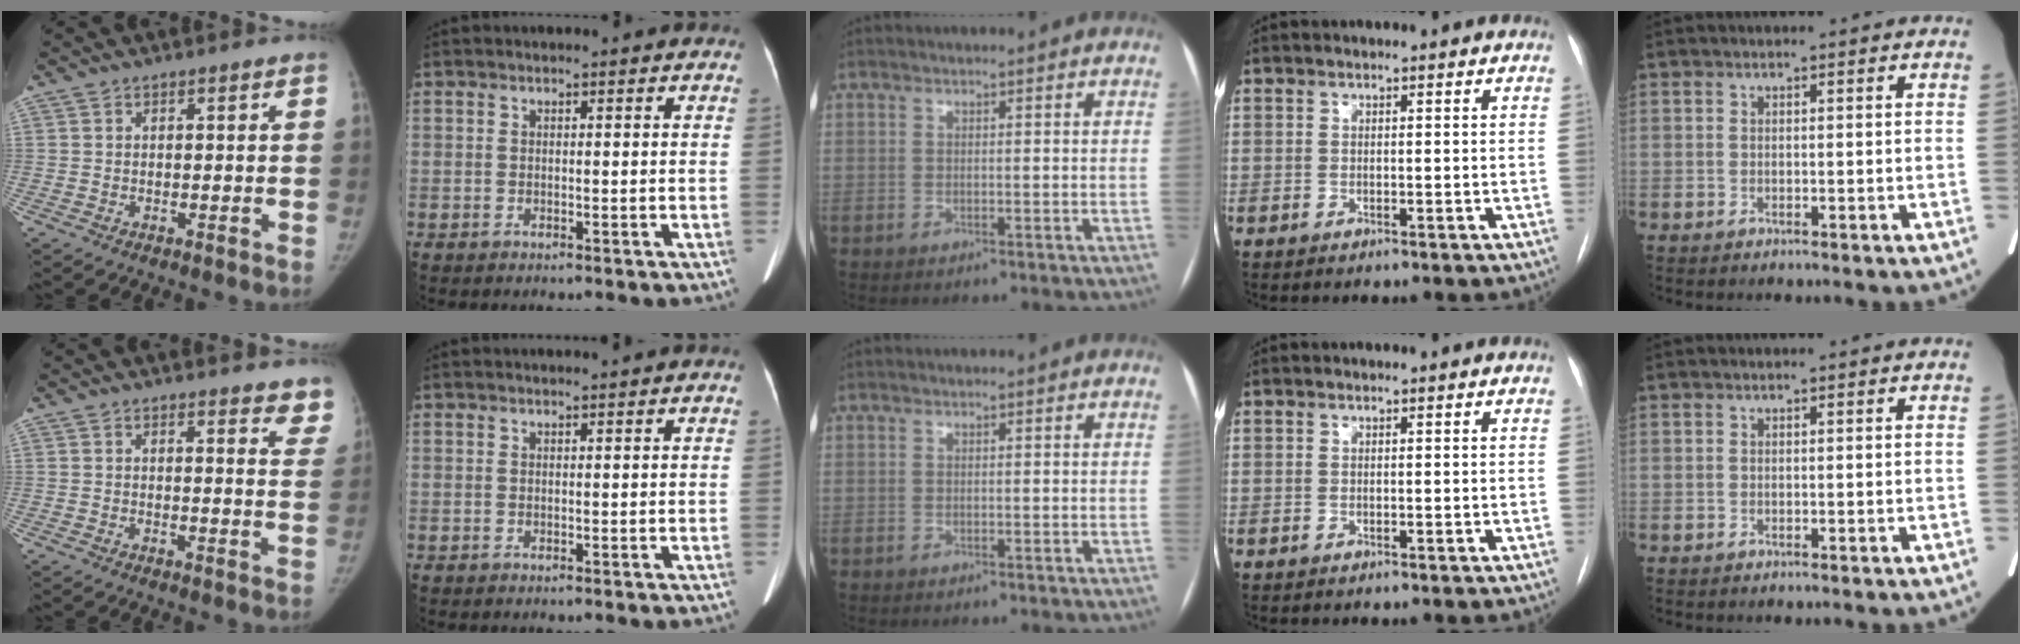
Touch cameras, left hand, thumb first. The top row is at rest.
{"thumb": {"total": 7.6, "force": [7.0, 2.2, 2.0], "torque": [0.025, -0.036, 0.051]}, "index": {"total": 0.8, "force": [0.7, -0.2, 0.4], "torque": [-0.008, 0.005, 0.018]}}